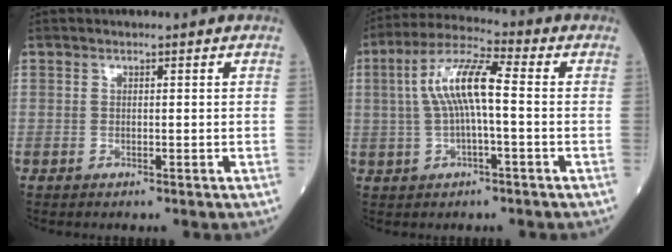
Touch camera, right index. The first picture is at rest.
{"total": 9.2, "force": [0.5, 1.6, 9.1], "torque": [-0.185, 0.027, 0.005]}